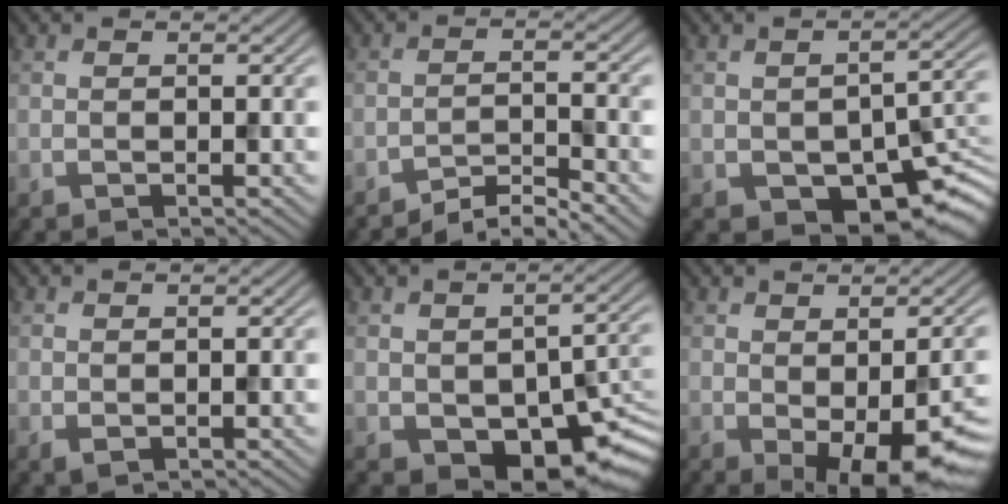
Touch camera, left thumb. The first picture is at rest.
{"total": 4.0, "force": [-3.5, 0.4, 1.9], "torque": [-0.029, 0.006, -0.065]}
{"total": 10.2, "force": [-4.7, 5.5, 7.2], "torque": [-0.100, -0.030, -0.062]}
{"total": 0.8, "force": [0.1, 0.6, 0.6], "torque": [-0.014, -0.002, 0.005]}
{"total": 10.8, "force": [-4.1, 6.2, 7.8], "torque": [-0.109, -0.033, -0.047]}
{"total": 8.6, "force": [-2.5, 3.5, 7.5], "torque": [-0.103, -0.019, -0.018]}